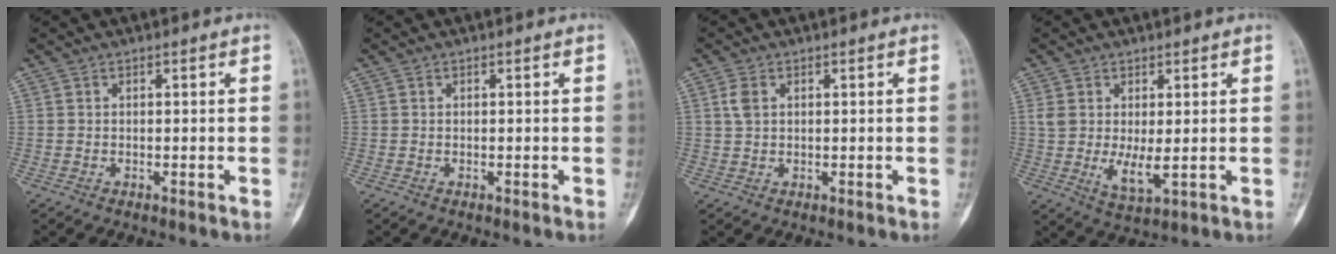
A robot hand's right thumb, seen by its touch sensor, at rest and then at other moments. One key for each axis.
{"total": 0.0}
{"total": 2.6, "fx": 0.8, "fy": 1.6, "fz": 1.9, "tx": -0.042, "ty": 0.006, "tz": 0.019}
{"total": 6.1, "fx": 0.1, "fy": 2.7, "fz": 5.5, "tx": -0.100, "ty": -0.014, "tz": 0.011}